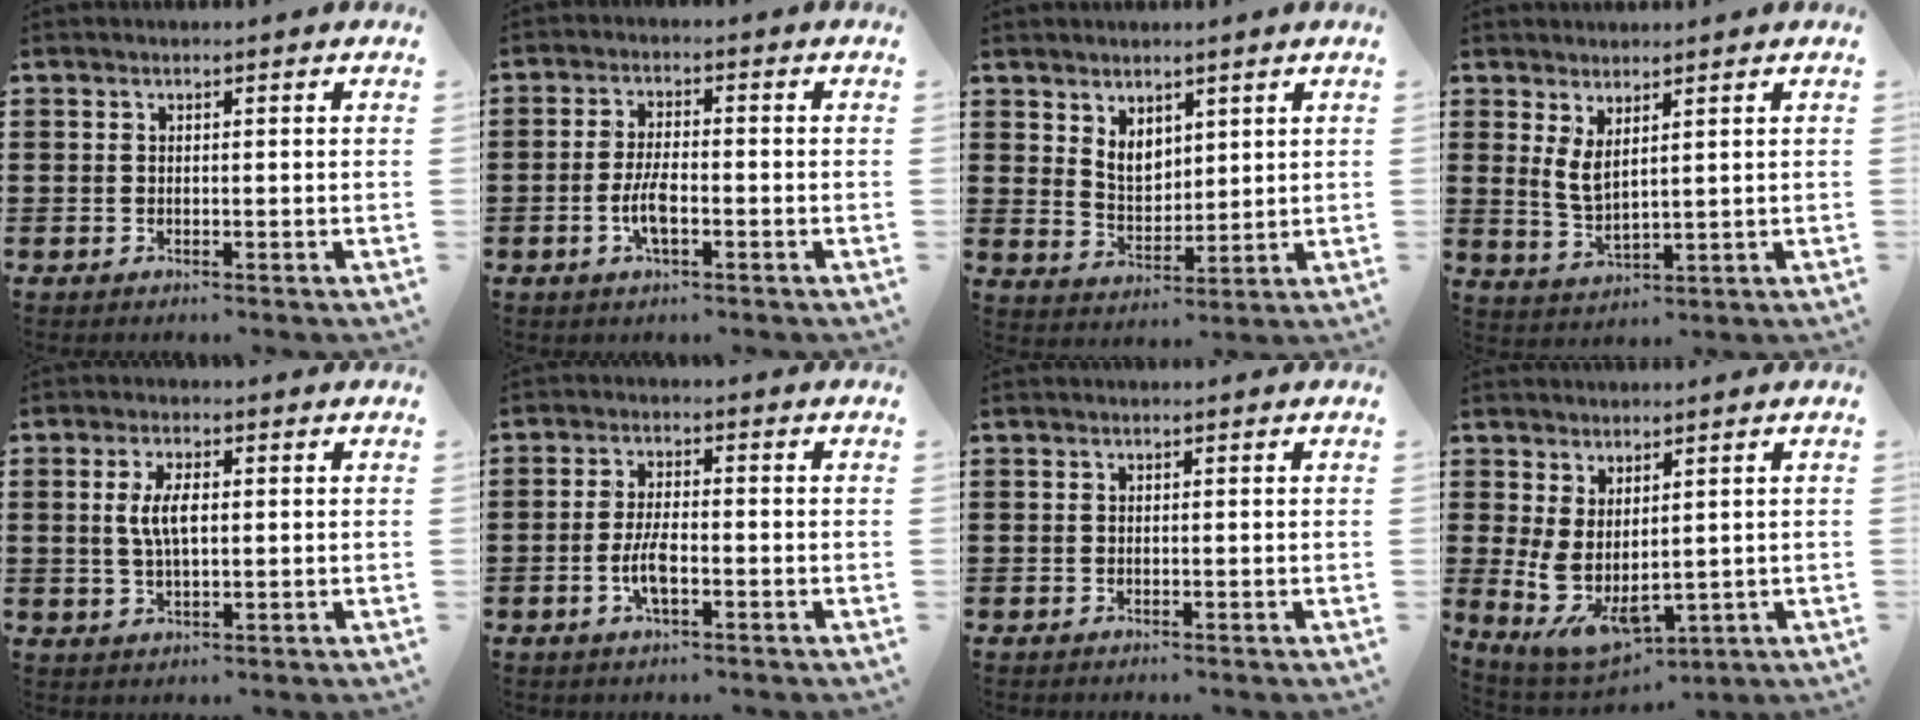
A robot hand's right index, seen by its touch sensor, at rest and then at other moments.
{"total": 4.8, "force": [-1.5, 1.6, 4.2], "torque": [-0.094, -0.001, -0.032]}
{"total": 4.3, "force": [2.6, 2.8, 1.9], "torque": [-0.041, 0.001, 0.047]}
{"total": 3.4, "force": [1.8, 1.1, 2.7], "torque": [-0.065, -0.001, 0.031]}
{"total": 4.9, "force": [0.6, 1.8, 4.5], "torque": [-0.099, 0.005, 0.005]}
{"total": 4.8, "force": [-1.5, 1.6, 4.2], "torque": [-0.094, -0.001, -0.032]}
{"total": 0.0}
{"total": 6.1, "force": [-0.2, 3.0, 5.3], "torque": [-0.120, -0.025, 0.002]}